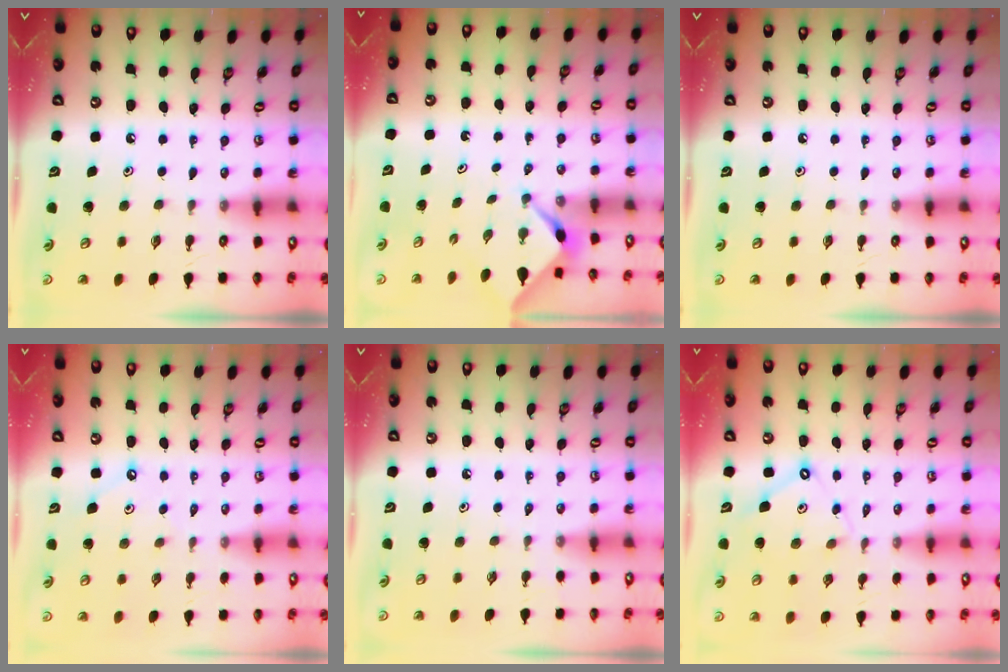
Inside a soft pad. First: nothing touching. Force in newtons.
{"total": 2.4, "press": 2.3, "slide": 0.3}
{"total": 0.0}
{"total": 3.4, "press": 3.4, "slide": 0.5}
{"total": 0.6, "press": 0.6, "slide": 0.2}
{"total": 8.3, "press": 8.2, "slide": 0.7}